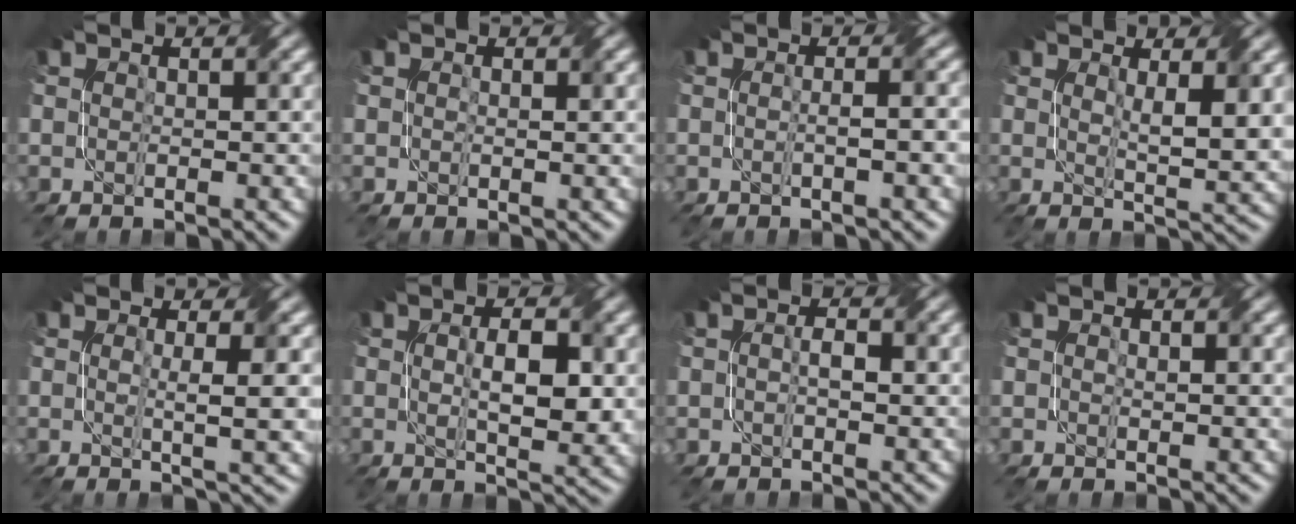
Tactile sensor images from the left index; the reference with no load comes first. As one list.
[{"total": 1.0, "force": [0.2, 0.4, 1.0], "torque": [-0.015, -0.002, 0.004]}, {"total": 3.1, "force": [0.0, 0.9, 3.0], "torque": [-0.028, 0.009, -0.010]}, {"total": 4.1, "force": [1.4, 0.8, 3.8], "torque": [-0.066, -0.009, 0.028]}, {"total": 4.0, "force": [0.6, 0.7, 3.9], "torque": [-0.058, -0.004, 0.010]}, {"total": 5.4, "force": [0.5, 1.8, 5.1], "torque": [-0.089, -0.005, 0.012]}, {"total": 1.8, "force": [0.0, 0.7, 1.7], "torque": [-0.030, 0.005, -0.003]}, {"total": 1.4, "force": [0.6, 0.8, 1.0], "torque": [-0.015, -0.002, 0.013]}]